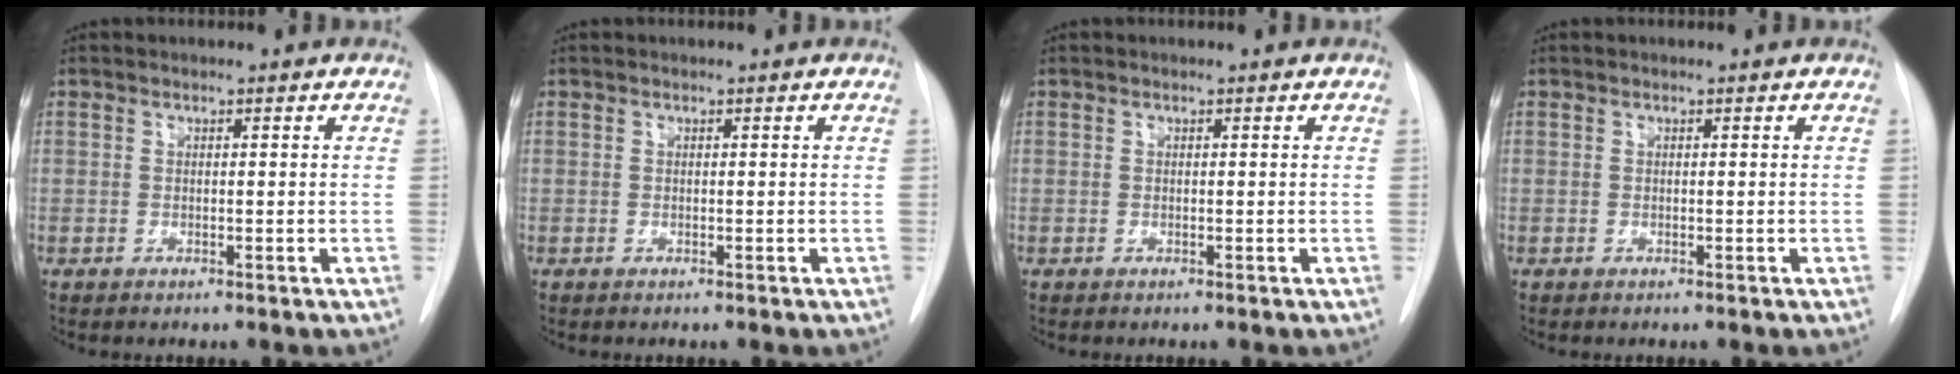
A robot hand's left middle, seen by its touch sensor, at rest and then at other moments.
{"total": 0.0}
{"total": 0.0}
{"total": 0.0}